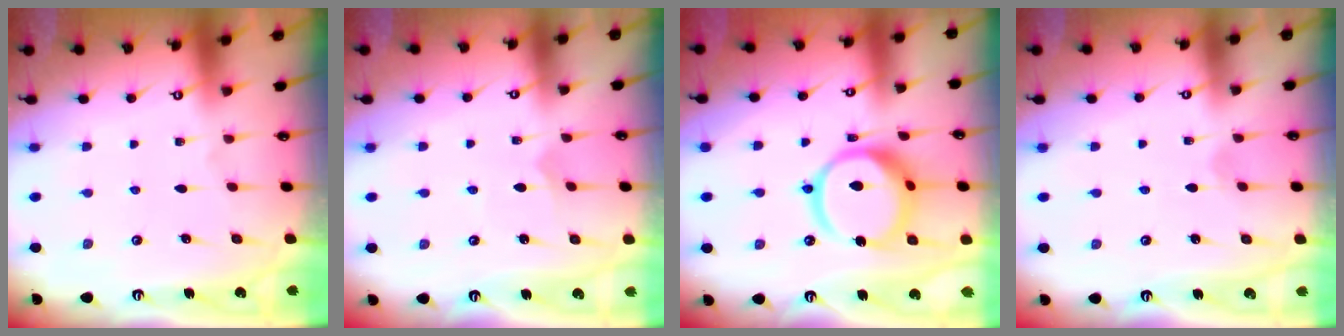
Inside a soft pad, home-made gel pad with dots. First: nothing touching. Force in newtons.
{"total": 2.6, "press": 2.6, "slide": 0.2}
{"total": 16.0, "press": 15.9, "slide": 1.9}
{"total": 1.2, "press": 1.2, "slide": 0.1}